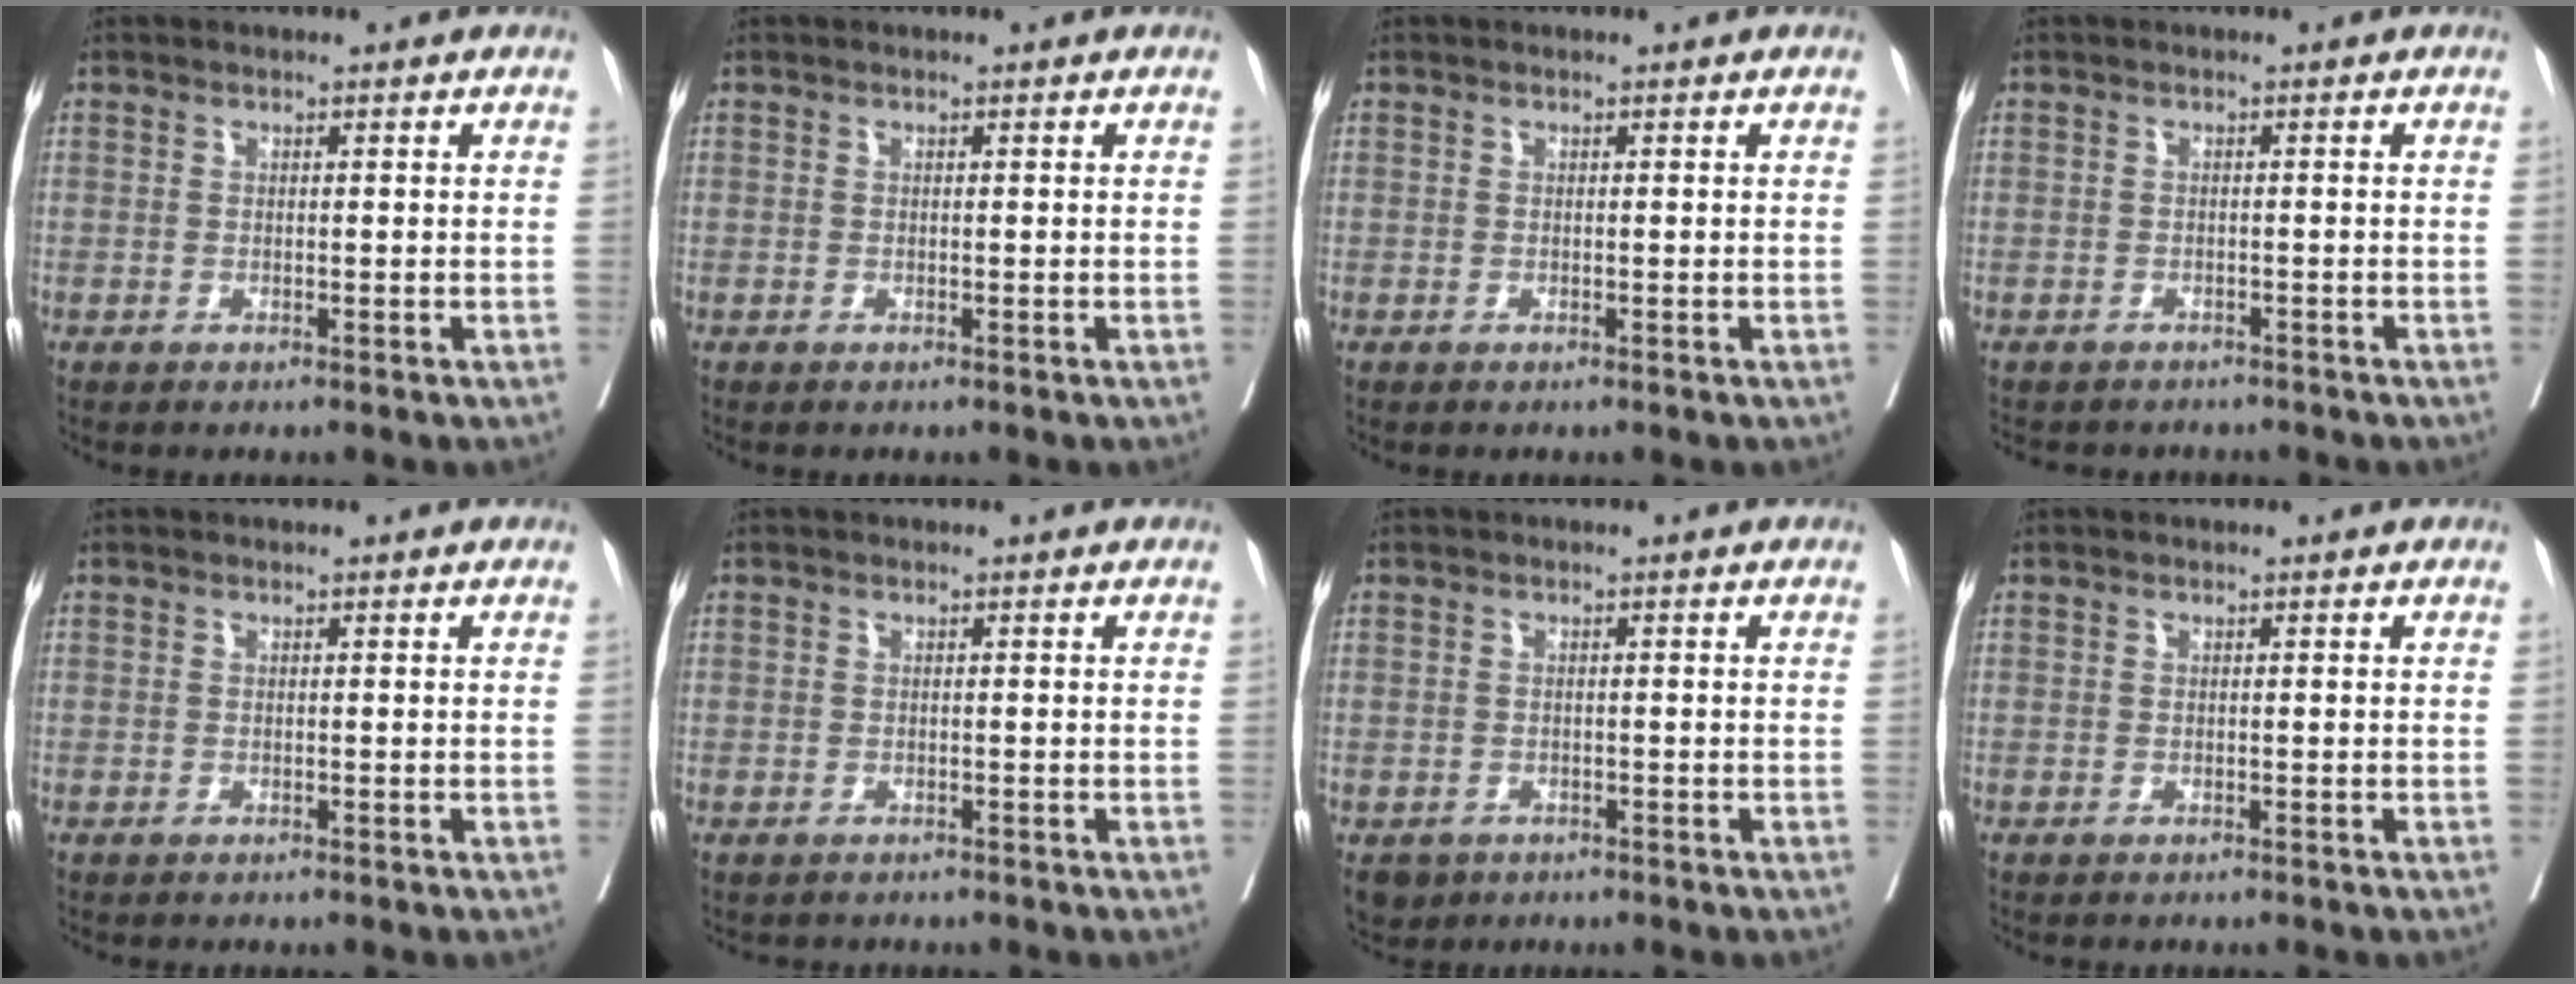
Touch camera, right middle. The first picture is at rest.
{"total": 0.0}
{"total": 0.0}
{"total": 5.4, "force": [-4.8, 2.3, 0.7], "torque": [-0.008, -0.001, -0.060]}
{"total": 0.0}
{"total": 1.5, "force": [-1.3, 0.7, -0.1], "torque": [-0.008, 0.000, -0.023]}
{"total": 3.2, "force": [-2.1, 2.3, 0.6], "torque": [-0.005, 0.000, -0.032]}
{"total": 0.5, "force": [-0.5, 0.1, 0.1], "torque": [-0.001, 0.000, -0.009]}